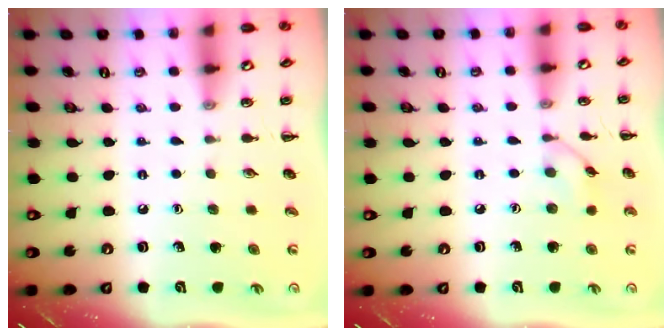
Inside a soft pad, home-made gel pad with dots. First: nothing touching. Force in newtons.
{"total": 6.3, "press": 6.2, "slide": 1.4}